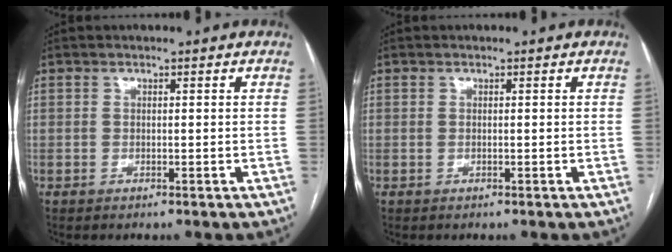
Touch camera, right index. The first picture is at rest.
{"total": 0.0}